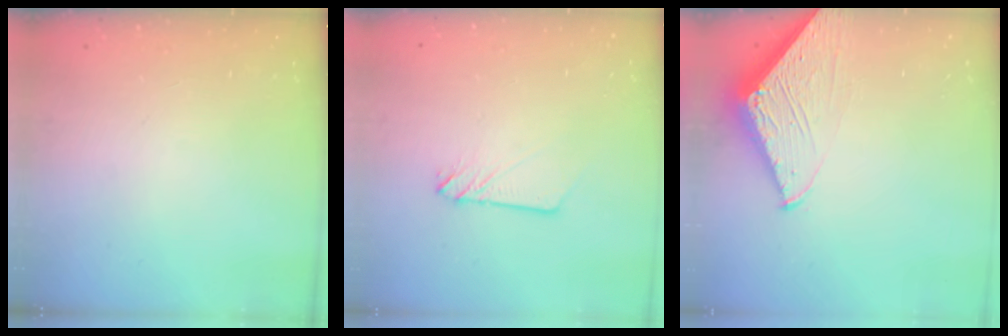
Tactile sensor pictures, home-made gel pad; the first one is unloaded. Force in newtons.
{"total": 2.3, "press": 2.3, "slide": 0.2}
{"total": 4.8, "press": 4.7, "slide": 0.5}